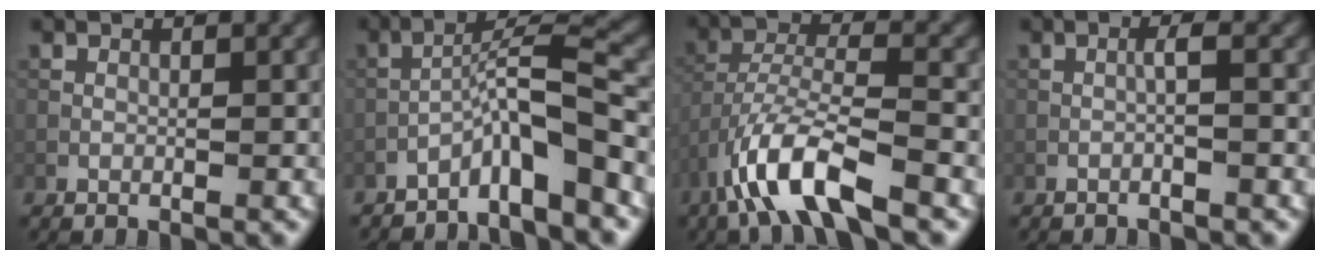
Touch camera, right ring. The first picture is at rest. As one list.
[{"total": 5.9, "force": [-3.7, 0.5, 4.5], "torque": [-0.072, 0.021, -0.070]}, {"total": 7.9, "force": [-5.0, 2.0, 5.8], "torque": [-0.114, 0.001, -0.098]}, {"total": 1.4, "force": [-0.7, 0.0, 1.2], "torque": [-0.019, 0.011, -0.018]}]